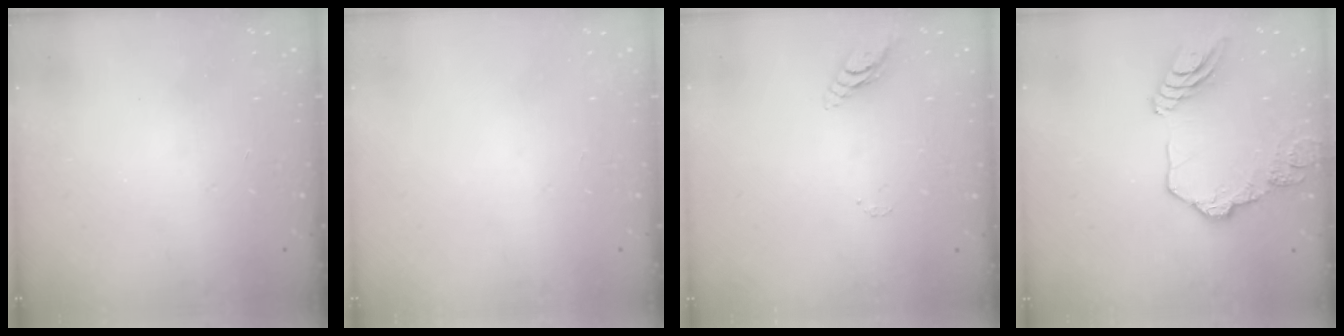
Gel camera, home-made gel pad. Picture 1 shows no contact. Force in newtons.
{"total": 0.0}
{"total": 6.0, "press": 6.0, "slide": 0.6}
{"total": 13.8, "press": 13.7, "slide": 1.4}